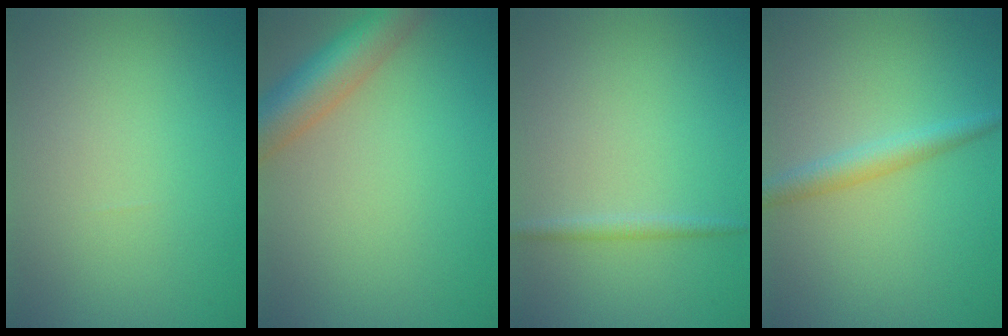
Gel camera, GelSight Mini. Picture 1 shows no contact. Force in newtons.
{"total": 5.9, "press": 5.8, "slide": 0.3}
{"total": 1.1, "press": 1.1, "slide": 0.1}
{"total": 2.4, "press": 2.4, "slide": 0.0}